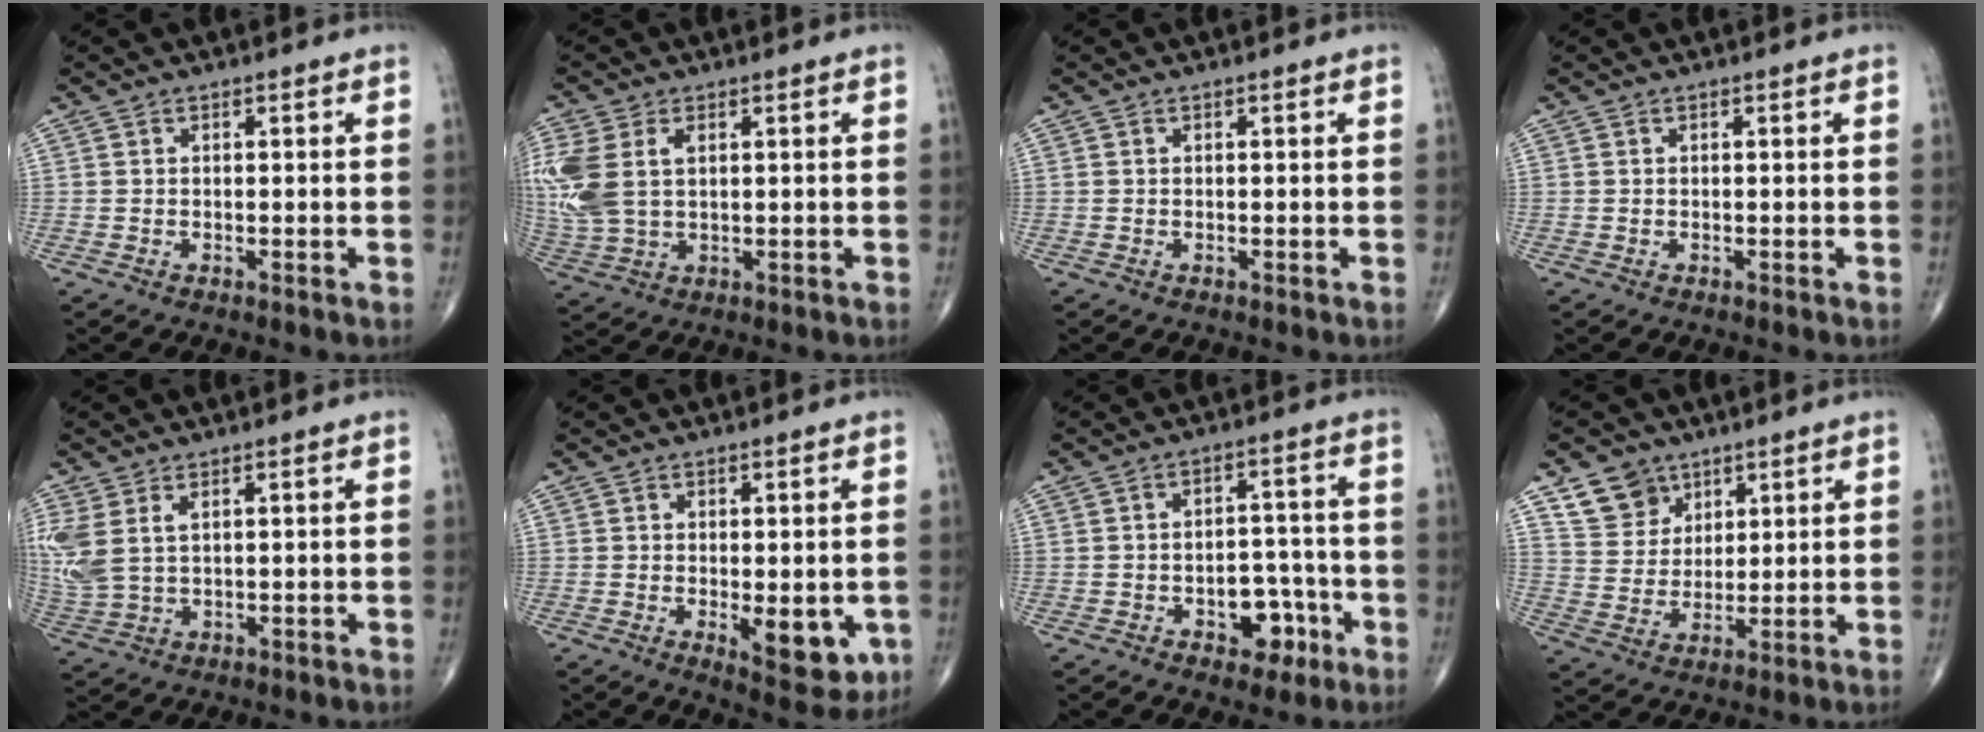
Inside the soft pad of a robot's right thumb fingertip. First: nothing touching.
{"total": 12.2, "force": [2.6, 7.7, 9.1], "torque": [-0.239, 0.004, 0.060]}
{"total": 0.0}
{"total": 0.0}
{"total": 8.0, "force": [2.6, 4.5, 6.1], "torque": [-0.162, 0.001, 0.067]}
{"total": 8.3, "force": [-1.8, 3.8, 7.2], "torque": [-0.072, -0.016, -0.013]}
{"total": 7.6, "force": [-3.3, 4.9, 4.7], "torque": [-0.031, 0.035, -0.041]}
{"total": 7.8, "force": [5.0, 5.7, 1.7], "torque": [-0.003, -0.032, 0.100]}